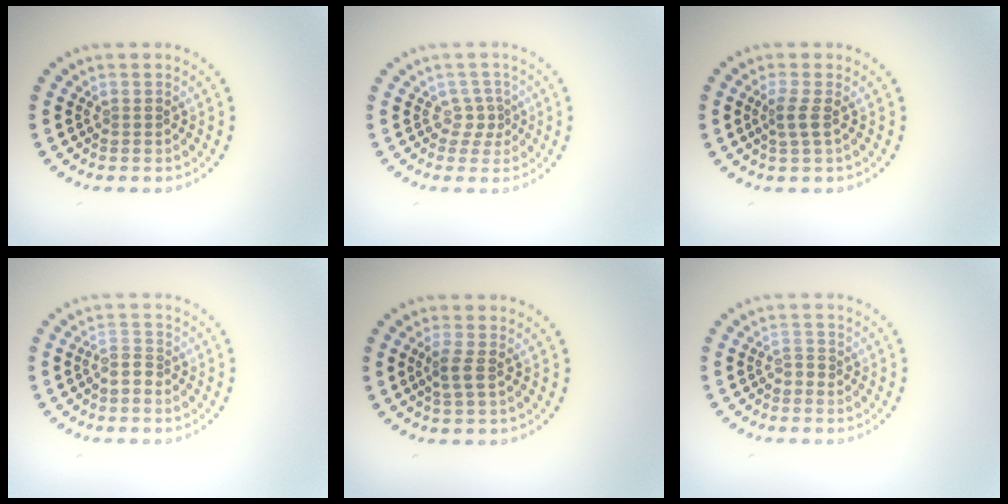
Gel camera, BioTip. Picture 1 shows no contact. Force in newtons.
{"total": 1.5, "press": 1.0, "slide": 1.2}
{"total": 1.6, "press": 1.3, "slide": 1.0}
{"total": 1.7, "press": 1.3, "slide": 1.1}
{"total": 1.5, "press": 1.3, "slide": 0.9}
{"total": 0.9, "press": 0.8, "slide": 0.4}